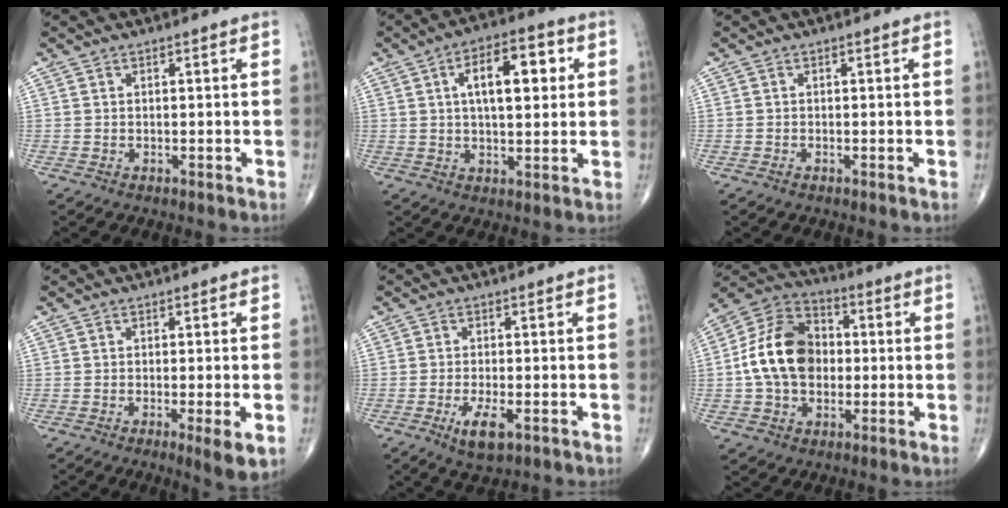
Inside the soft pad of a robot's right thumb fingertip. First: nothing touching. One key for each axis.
{"total": 12.2, "fx": 3.1, "fy": 5.6, "fz": 10.4, "tx": -0.139, "ty": 0.010, "tz": 0.044}
{"total": 0.0}
{"total": 5.1, "fx": -1.7, "fy": 0.8, "fz": 4.8, "tx": -0.073, "ty": -0.013, "tz": -0.028}
{"total": 5.4, "fx": -2.4, "fy": 1.9, "fz": 4.4, "tx": -0.082, "ty": -0.003, "tz": -0.039}
{"total": 15.6, "fx": -0.2, "fy": 11.4, "fz": 10.5, "tx": -0.167, "ty": 0.030, "tz": -0.011}